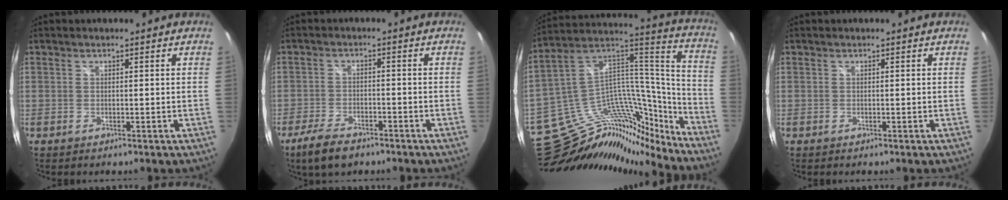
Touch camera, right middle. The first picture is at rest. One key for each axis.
{"total": 7.3, "fx": -5.4, "fy": 2.8, "fz": 4.1, "tx": -0.109, "ty": -0.012, "tz": -0.098}
{"total": 25.6, "fx": -22.4, "fy": 8.5, "fz": 9.0, "tx": -0.134, "ty": 0.058, "tz": -0.356}
{"total": 0.0}